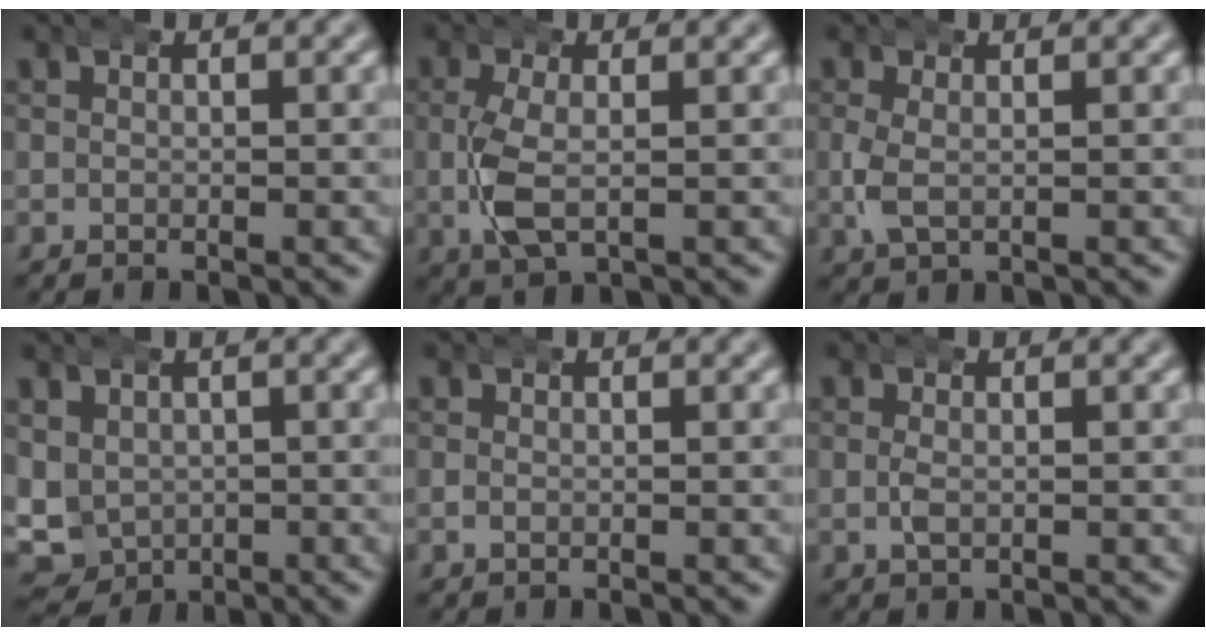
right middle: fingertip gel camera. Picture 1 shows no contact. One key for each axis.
{"total": 3.4, "fx": -0.6, "fy": 1.7, "fz": 2.9, "tx": -0.065, "ty": -0.002, "tz": -0.008}
{"total": 2.4, "fx": 0.1, "fy": 1.4, "fz": 1.9, "tx": -0.048, "ty": 0.002, "tz": 0.000}
{"total": 10.1, "fx": -2.5, "fy": 9.1, "fz": 3.4, "tx": -0.088, "ty": -0.046, "tz": -0.031}
{"total": 0.0}
{"total": 1.1, "fx": -0.2, "fy": 0.7, "fz": 0.9, "tx": -0.019, "ty": 0.001, "tz": -0.004}